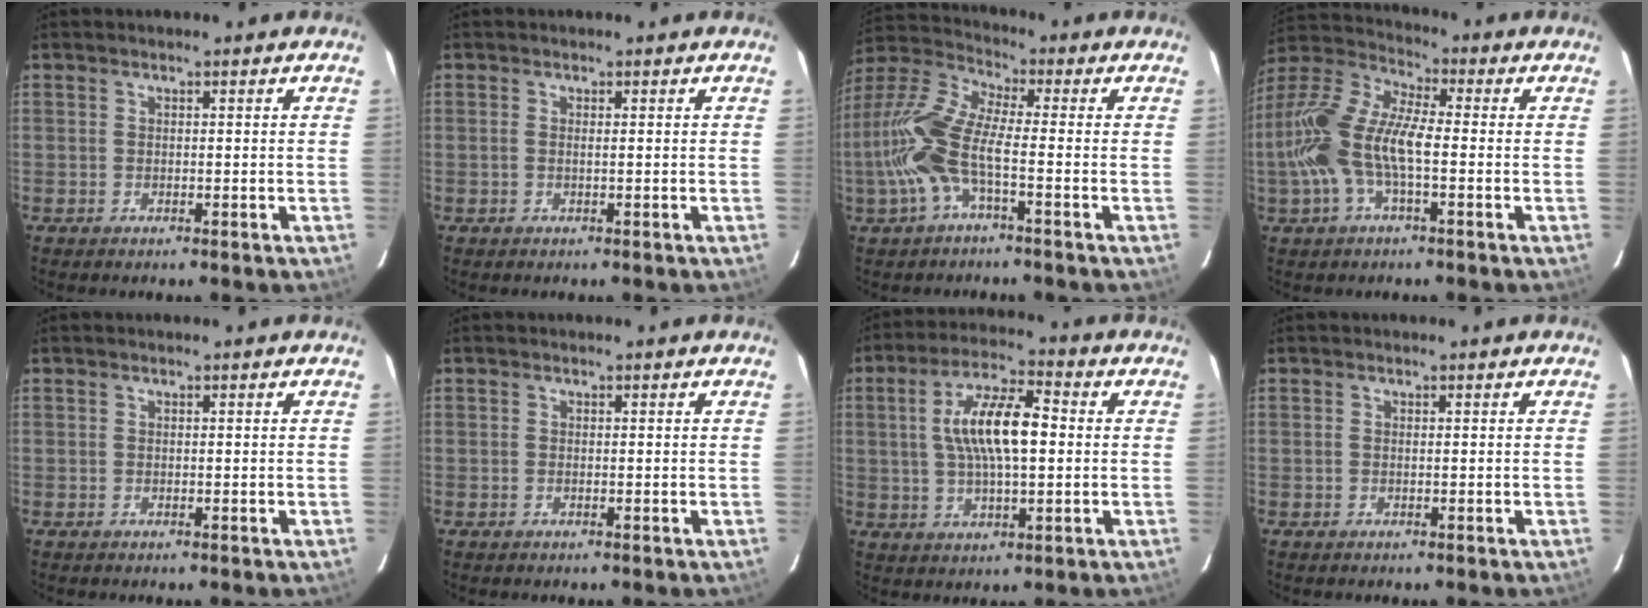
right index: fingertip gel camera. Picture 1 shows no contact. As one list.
[{"total": 0.6, "force": [0.1, -0.1, 0.5], "torque": [-0.010, 0.002, -0.001]}, {"total": 12.9, "force": [-3.3, 3.3, 12.0], "torque": [-0.263, 0.004, -0.071]}, {"total": 15.6, "force": [-2.4, 6.0, 14.2], "torque": [-0.288, 0.007, -0.053]}, {"total": 0.0}, {"total": 0.0}, {"total": 11.8, "force": [1.2, 3.8, 11.1], "torque": [-0.206, 0.014, 0.021]}, {"total": 0.0}]